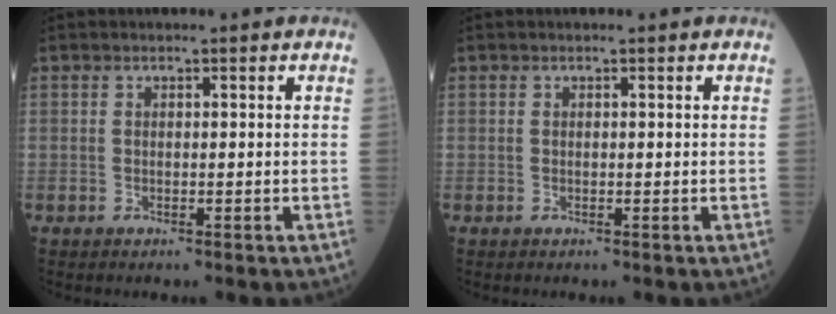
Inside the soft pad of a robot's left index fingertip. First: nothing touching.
{"total": 0.0}